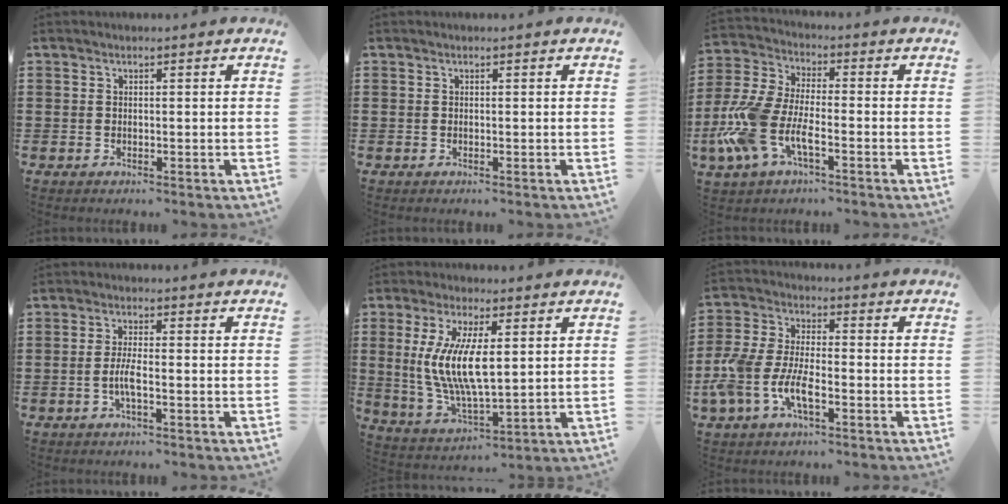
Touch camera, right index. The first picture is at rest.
{"total": 0.0}
{"total": 9.4, "force": [-4.3, 3.6, 7.6], "torque": [-0.206, -0.018, -0.089]}
{"total": 3.3, "force": [-1.1, 0.5, 3.1], "torque": [-0.079, -0.009, -0.026]}
{"total": 9.9, "force": [1.4, 3.4, 9.2], "torque": [-0.197, -0.005, 0.023]}
{"total": 7.8, "force": [-3.9, 3.2, 5.9], "torque": [-0.165, -0.015, -0.082]}